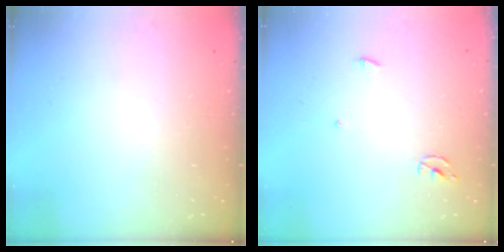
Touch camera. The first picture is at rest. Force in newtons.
{"total": 2.3, "press": 2.3, "slide": 0.2}